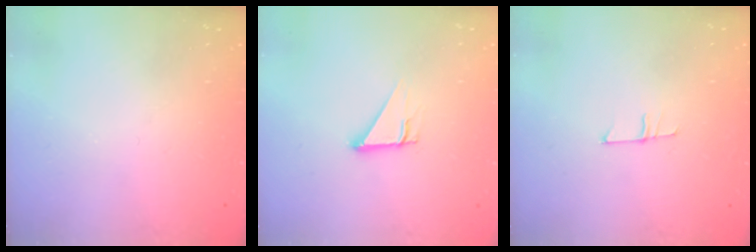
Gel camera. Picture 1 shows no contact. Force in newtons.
{"total": 2.7, "press": 2.7, "slide": 0.1}
{"total": 5.3, "press": 5.3, "slide": 0.4}